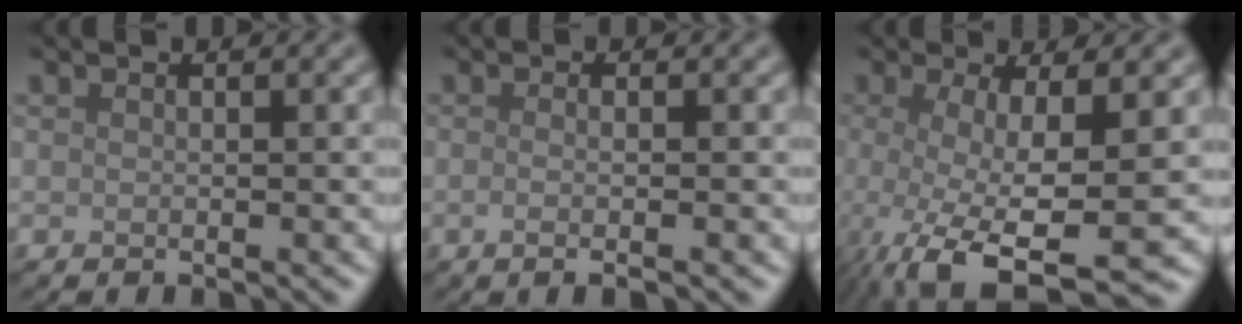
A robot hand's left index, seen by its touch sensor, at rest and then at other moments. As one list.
[{"total": 2.6, "force": [-0.3, 1.0, 2.4], "torque": [-0.023, -0.006, -0.016]}, {"total": 9.6, "force": [-2.7, 2.5, 8.9], "torque": [-0.145, -0.021, -0.044]}]